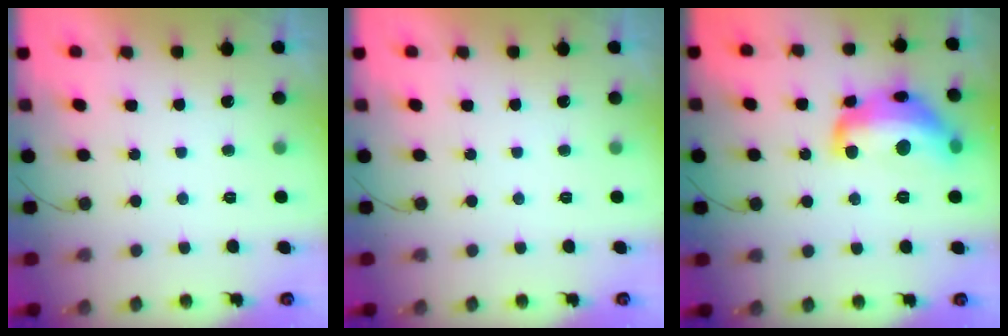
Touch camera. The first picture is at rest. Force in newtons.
{"total": 0.0}
{"total": 17.8, "press": 17.8, "slide": 0.9}